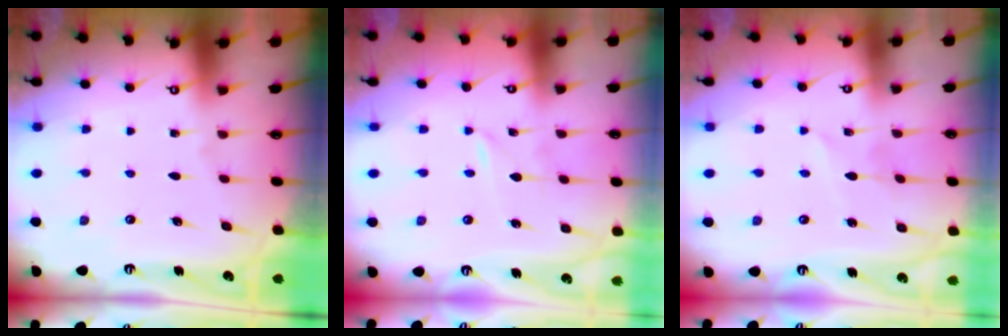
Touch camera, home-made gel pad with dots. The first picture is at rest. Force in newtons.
{"total": 0.9, "press": 0.9, "slide": 0.1}
{"total": 3.9, "press": 3.9, "slide": 0.3}